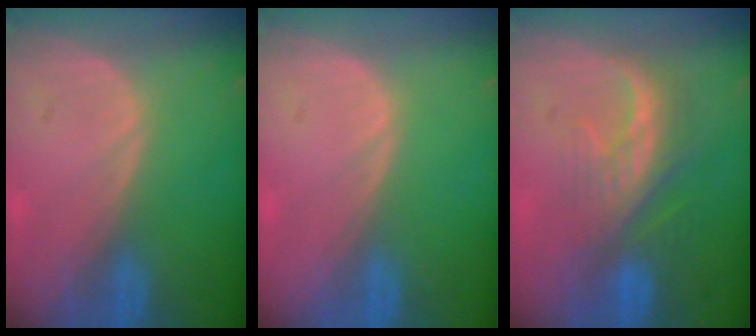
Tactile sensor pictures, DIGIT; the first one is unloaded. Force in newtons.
{"total": 0.0}
{"total": 8.0, "press": 7.4, "slide": 3.1}